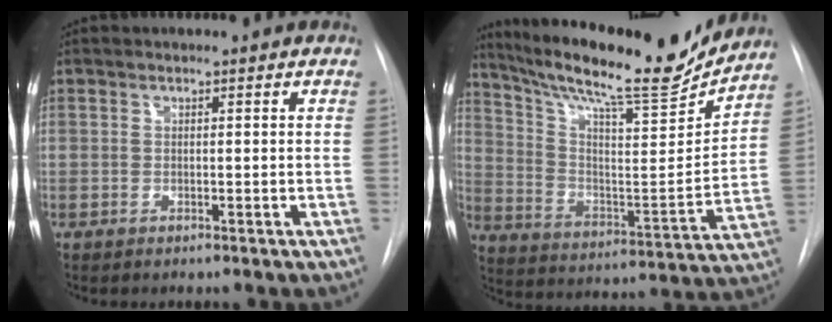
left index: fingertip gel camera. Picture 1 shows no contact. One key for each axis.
{"total": 22.0, "fx": 19.7, "fy": 2.2, "fz": 9.7, "tx": -0.172, "ty": -0.040, "tz": 0.301}